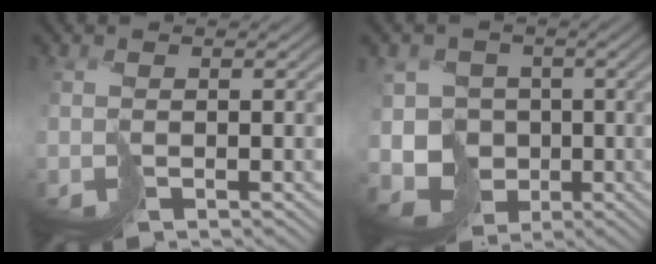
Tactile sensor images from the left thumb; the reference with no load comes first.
{"total": 10.6, "force": [-4.5, 8.1, 5.1], "torque": [-0.124, -0.018, -0.077]}